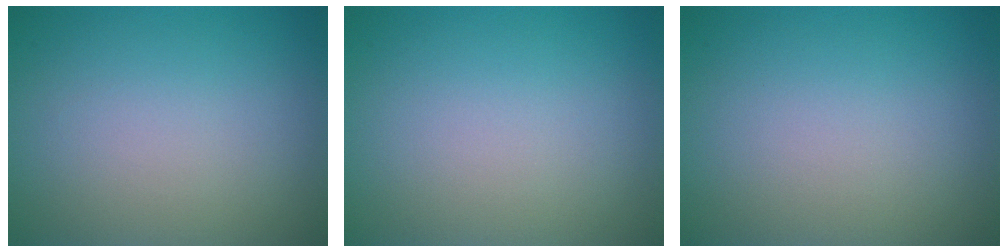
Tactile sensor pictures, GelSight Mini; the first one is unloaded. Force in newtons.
{"total": 0.0}
{"total": 0.0}